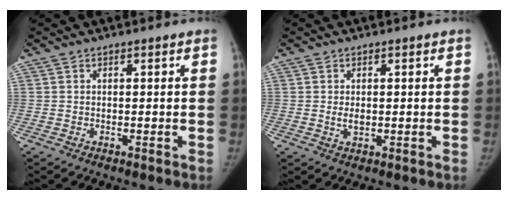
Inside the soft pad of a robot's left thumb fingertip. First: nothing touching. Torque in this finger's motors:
{"motor_torque": [0.06, -0.06, 0.12, -0.09, 0.04]}